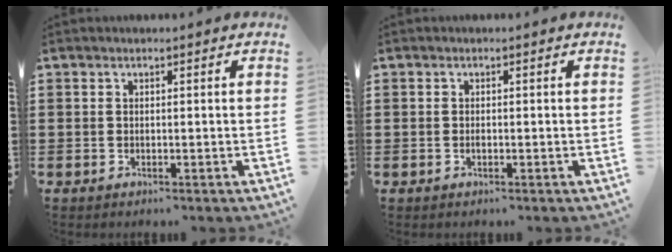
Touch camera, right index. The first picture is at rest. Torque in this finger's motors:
{"motor_torque": [1.10, 1.04, 0.03, 0.04]}